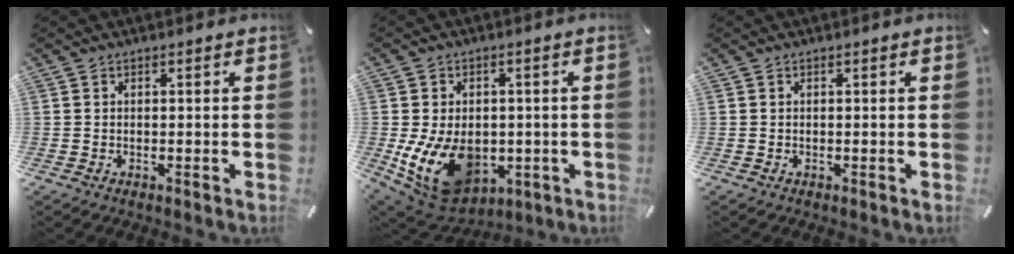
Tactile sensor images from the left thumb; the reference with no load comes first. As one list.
[{"total": 14.9, "force": [-3.2, 10.9, 9.6], "torque": [-0.179, 0.007, -0.045]}, {"total": 0.0}]